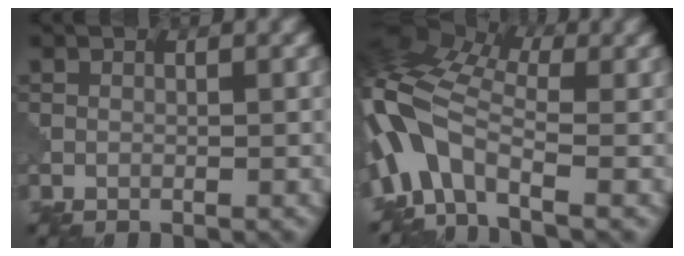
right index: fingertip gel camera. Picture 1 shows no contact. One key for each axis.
{"total": 9.5, "fx": -2.1, "fy": 5.4, "fz": 7.5, "tx": -0.161, "ty": 0.012, "tz": -0.058}